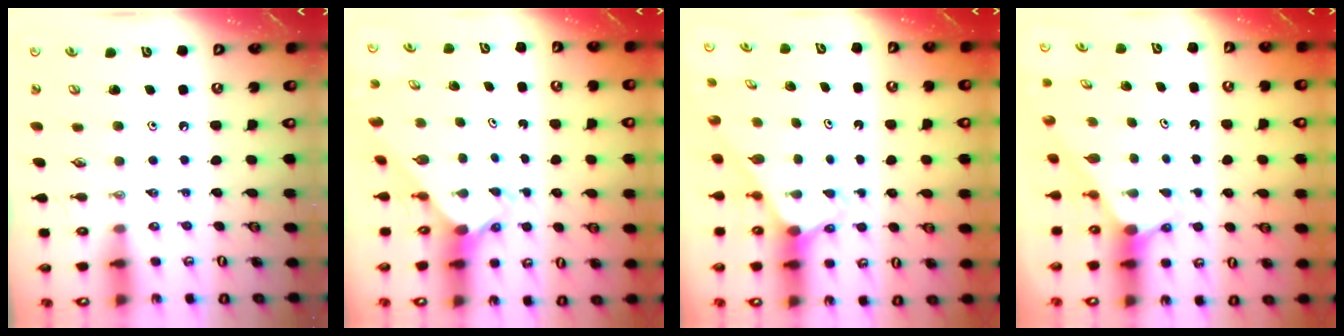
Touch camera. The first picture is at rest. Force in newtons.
{"total": 2.3, "press": 2.3, "slide": 0.1}
{"total": 2.3, "press": 2.3, "slide": 0.2}
{"total": 2.9, "press": 2.9, "slide": 0.0}